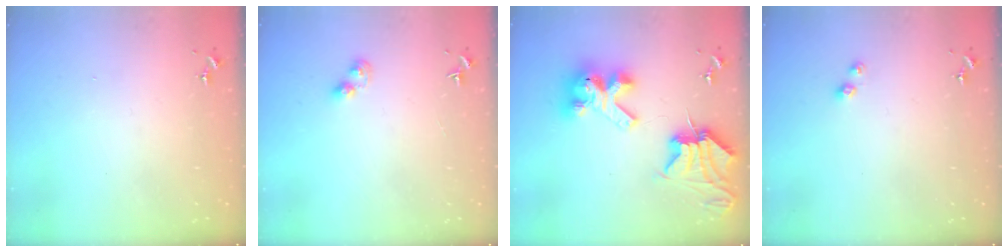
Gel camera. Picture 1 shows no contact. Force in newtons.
{"total": 3.4, "press": 3.4, "slide": 0.4}
{"total": 13.8, "press": 13.7, "slide": 1.7}
{"total": 4.2, "press": 4.1, "slide": 0.7}